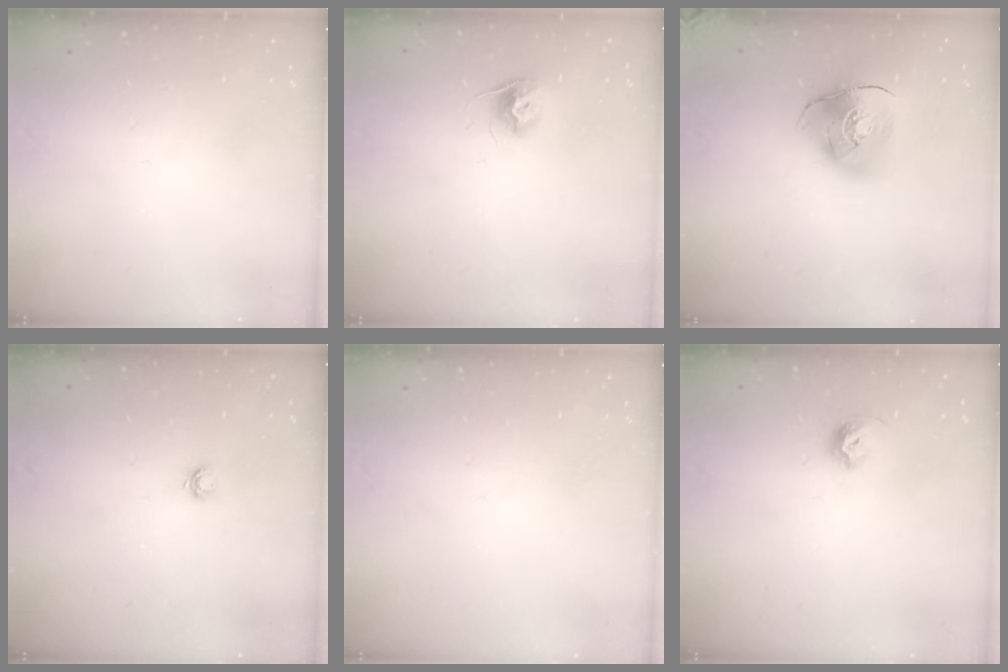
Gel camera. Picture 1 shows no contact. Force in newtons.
{"total": 8.3, "press": 8.2, "slide": 0.6}
{"total": 15.0, "press": 14.8, "slide": 2.2}
{"total": 3.7, "press": 3.7, "slide": 0.5}
{"total": 0.0}
{"total": 7.1, "press": 7.0, "slide": 0.8}